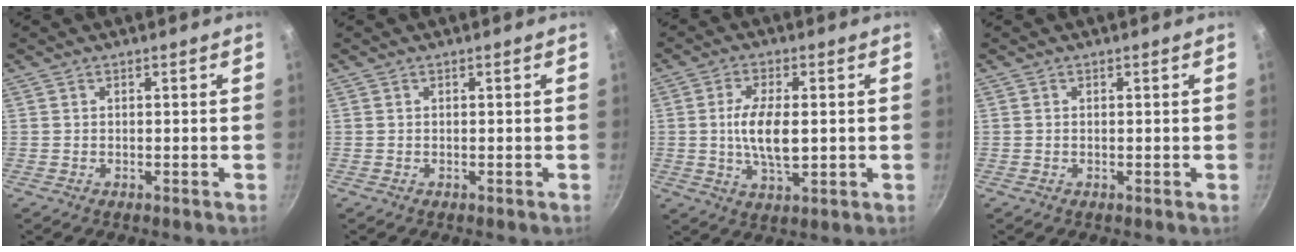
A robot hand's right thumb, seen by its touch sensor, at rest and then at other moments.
{"total": 0.0}
{"total": 9.0, "force": [0.1, 3.9, 8.1], "torque": [-0.149, 0.001, 0.002]}
{"total": 0.0}